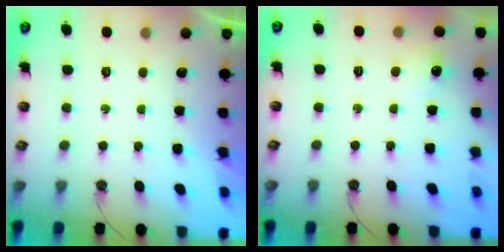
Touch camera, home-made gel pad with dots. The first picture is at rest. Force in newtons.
{"total": 6.0, "press": 6.0, "slide": 0.8}